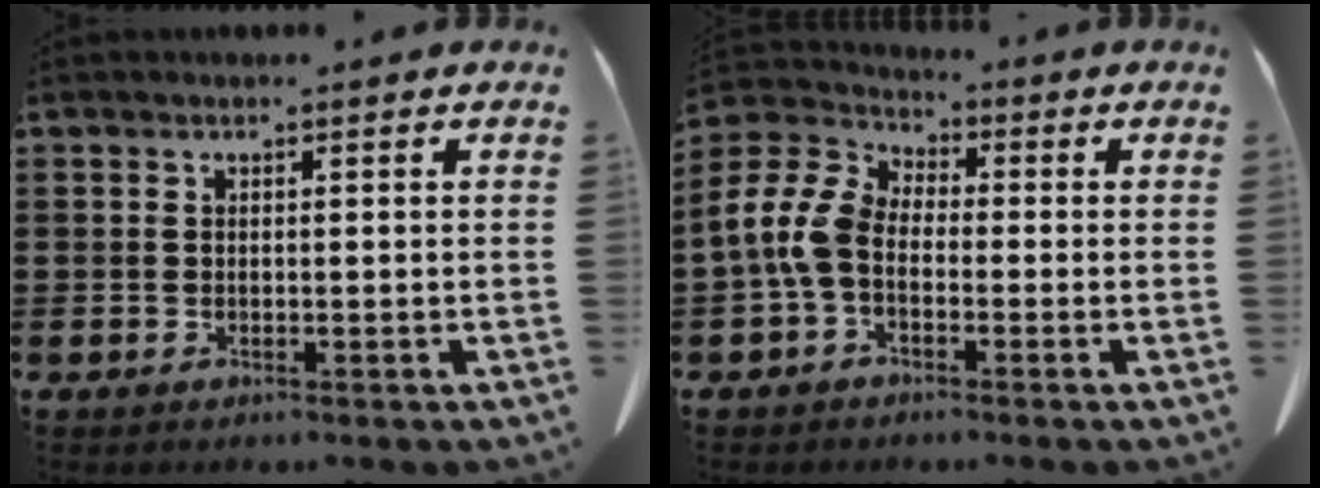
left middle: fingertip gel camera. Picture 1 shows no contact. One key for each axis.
{"total": 7.8, "fx": -1.9, "fy": 4.9, "fz": 5.7, "tx": -0.156, "ty": -0.008, "tz": -0.046}